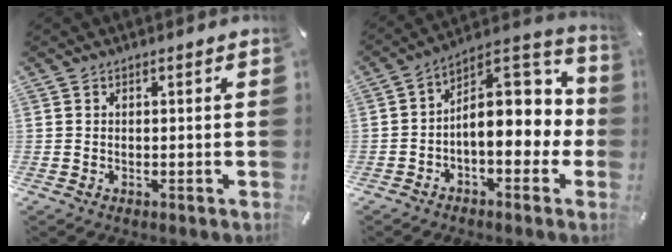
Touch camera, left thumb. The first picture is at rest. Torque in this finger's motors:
{"motor_torque": [2.23, 2.78, 0.34, 0.16, 0.17]}